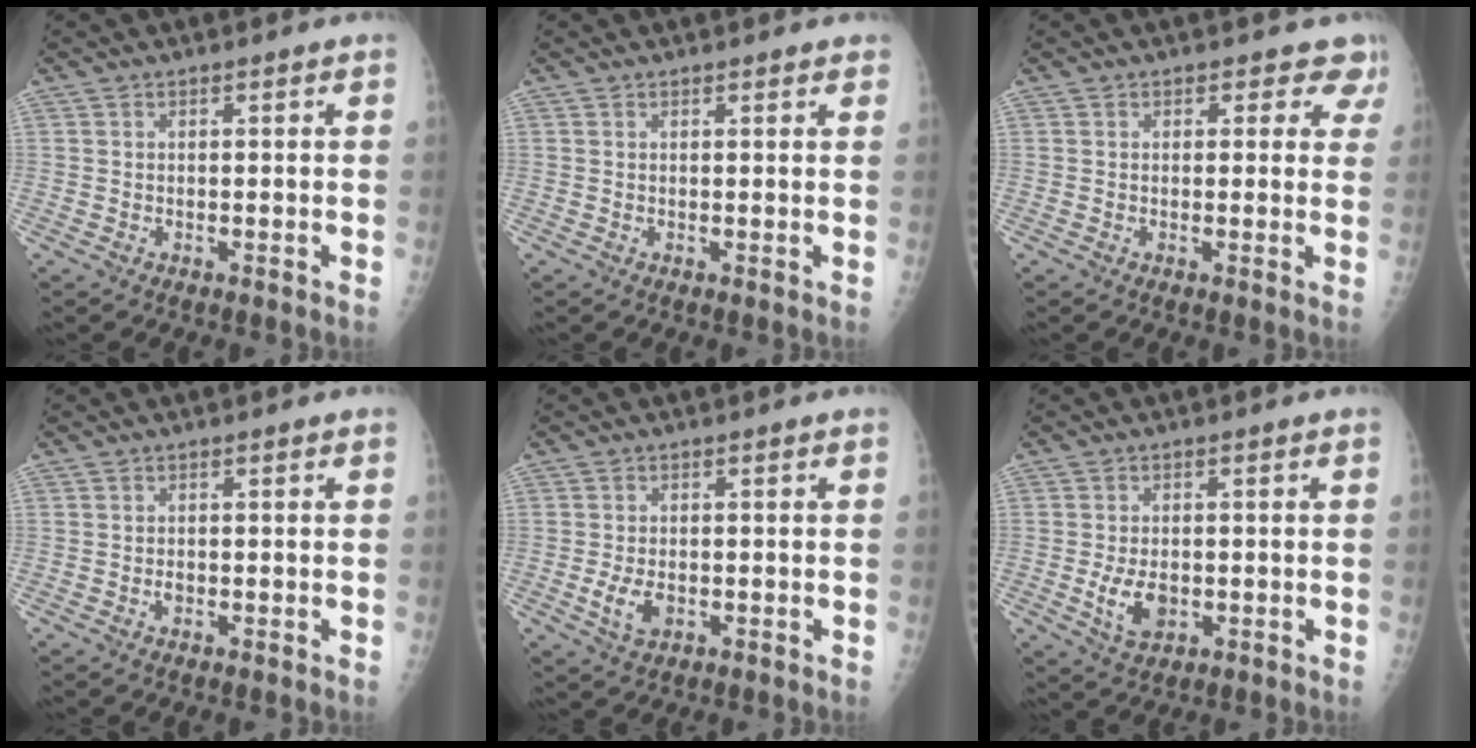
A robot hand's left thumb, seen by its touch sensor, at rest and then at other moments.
{"total": 1.4, "force": [1.1, 0.6, 0.7], "torque": [0.000, -0.002, 0.009]}
{"total": 4.2, "force": [3.0, 2.8, 1.0], "torque": [0.030, -0.013, 0.017]}
{"total": 1.1, "force": [-0.2, 0.8, 0.7], "torque": [-0.007, 0.001, -0.005]}
{"total": 4.5, "force": [-1.1, 2.8, 3.4], "torque": [-0.063, -0.004, -0.016]}
{"total": 6.0, "force": [-1.2, 3.8, 4.5], "torque": [-0.075, -0.006, -0.016]}